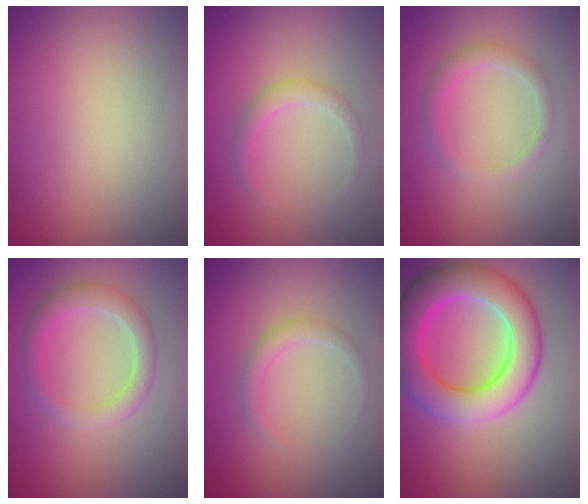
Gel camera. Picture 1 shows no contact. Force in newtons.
{"total": 1.7, "press": 1.7, "slide": 0.2}
{"total": 2.0, "press": 2.0, "slide": 0.2}
{"total": 2.9, "press": 2.9, "slide": 0.2}
{"total": 1.5, "press": 1.5, "slide": 0.2}
{"total": 8.4, "press": 8.4, "slide": 0.2}